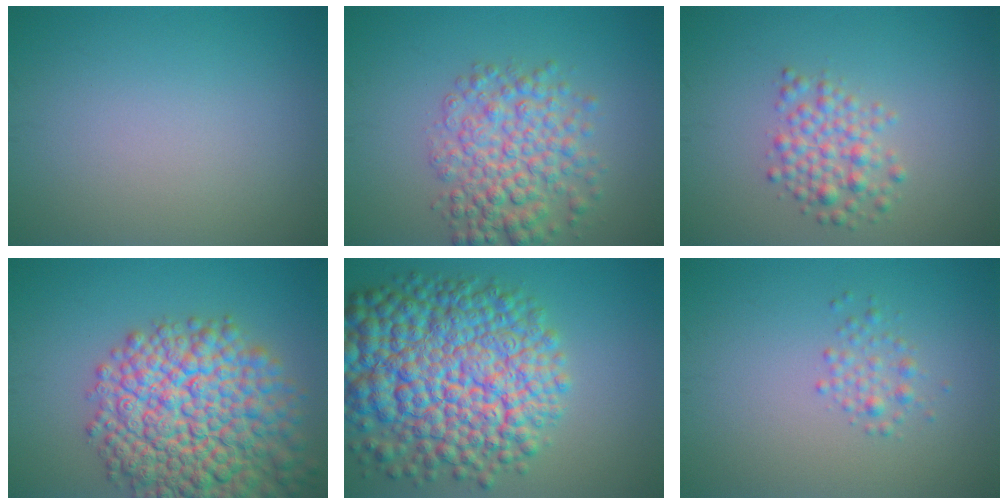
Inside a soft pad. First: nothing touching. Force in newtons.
{"total": 5.9, "press": 5.9, "slide": 0.1}
{"total": 3.0, "press": 3.0, "slide": 0.2}
{"total": 13.5, "press": 13.5, "slide": 0.6}
{"total": 14.7, "press": 14.7, "slide": 0.5}
{"total": 2.2, "press": 2.2, "slide": 0.0}